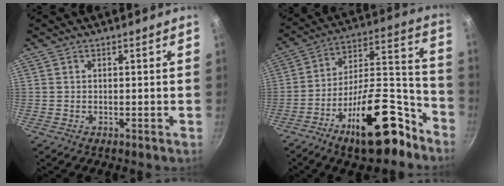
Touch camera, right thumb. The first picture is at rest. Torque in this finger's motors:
{"motor_torque": [2.65, 1.18, 0.23, -0.40, 0.19]}